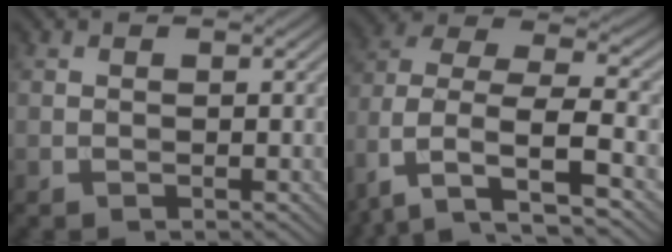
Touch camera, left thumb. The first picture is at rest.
{"total": 11.0, "force": [-4.1, 5.9, 8.4], "torque": [-0.195, -0.015, -0.080]}